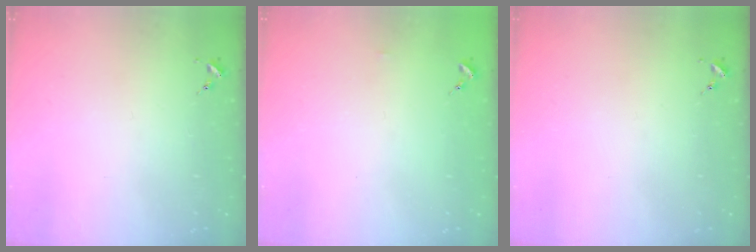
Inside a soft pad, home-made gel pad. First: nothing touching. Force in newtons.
{"total": 3.2, "press": 3.2, "slide": 0.4}
{"total": 0.0}